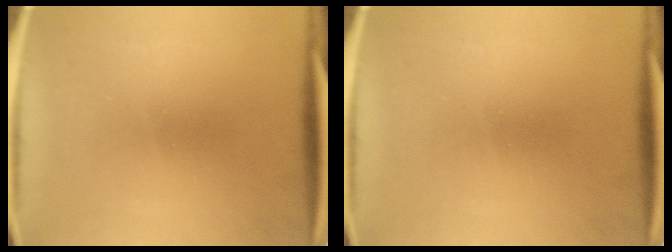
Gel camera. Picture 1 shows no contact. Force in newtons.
{"total": 0.0}